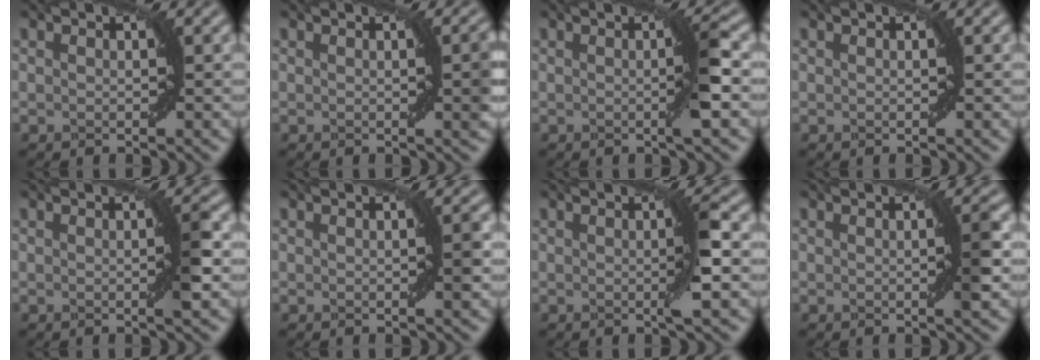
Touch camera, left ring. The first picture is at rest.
{"total": 2.0, "force": [0.1, 0.2, 2.0], "torque": [-0.020, 0.002, -0.001]}
{"total": 2.4, "force": [-0.1, 0.2, 2.4], "torque": [-0.038, -0.004, -0.006]}
{"total": 0.0}
{"total": 1.8, "force": [-0.1, 0.1, 1.8], "torque": [-0.029, -0.001, -0.003]}
{"total": 0.8, "force": [0.0, -0.1, 0.8], "torque": [-0.010, 0.002, -0.001]}
{"total": 2.5, "force": [-0.1, 0.2, 2.5], "torque": [-0.041, -0.003, -0.004]}
{"total": 1.8, "force": [0.0, 0.1, 1.8], "torque": [-0.027, 0.001, -0.002]}